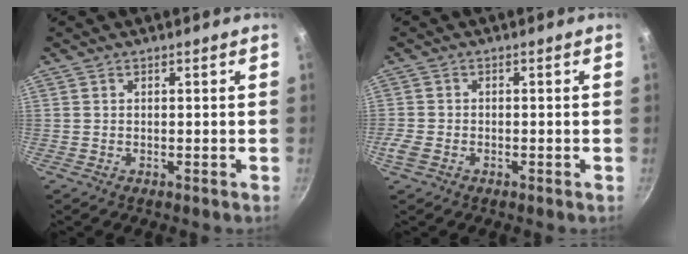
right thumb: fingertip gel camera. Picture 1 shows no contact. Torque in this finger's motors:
{"motor_torque": [-0.13, -0.30, 0.26, 0.07, -0.06]}